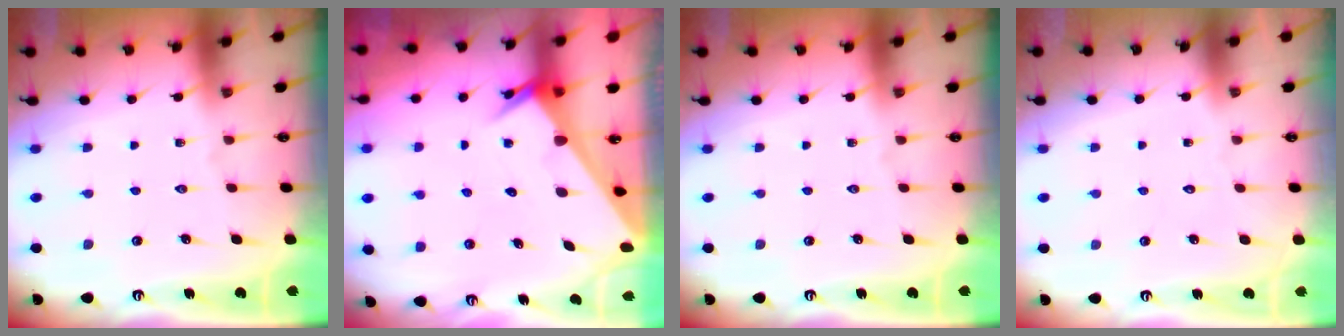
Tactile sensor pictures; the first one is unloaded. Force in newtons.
{"total": 2.5, "press": 2.5, "slide": 0.1}
{"total": 0.0}
{"total": 1.7, "press": 1.7, "slide": 0.1}